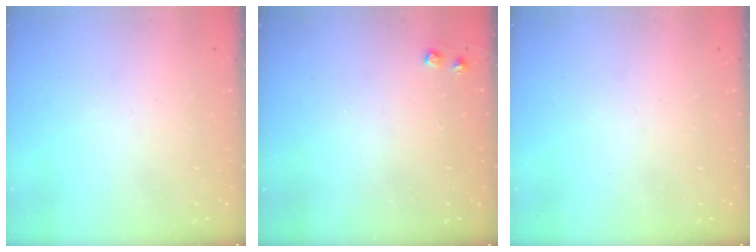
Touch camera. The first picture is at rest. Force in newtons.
{"total": 4.1, "press": 4.0, "slide": 0.5}
{"total": 0.0}